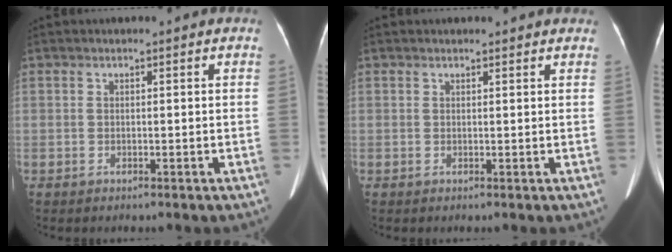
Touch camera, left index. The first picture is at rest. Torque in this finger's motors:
{"motor_torque": [1.08, -1.07, 0.01, 0.00]}